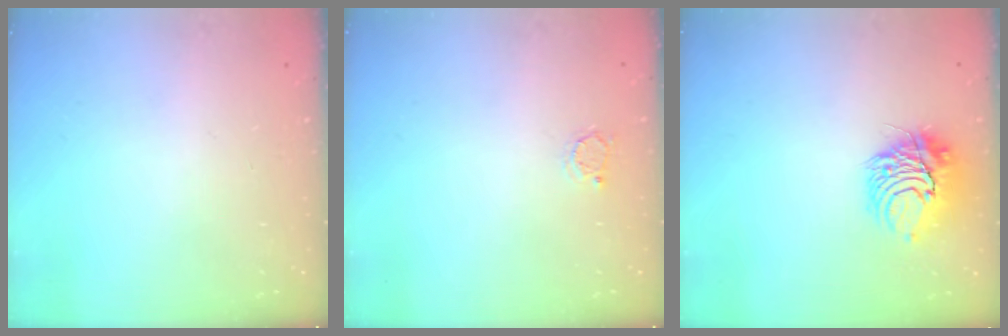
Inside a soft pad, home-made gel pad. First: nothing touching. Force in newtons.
{"total": 2.0, "press": 2.0, "slide": 0.4}
{"total": 10.1, "press": 10.1, "slide": 0.3}